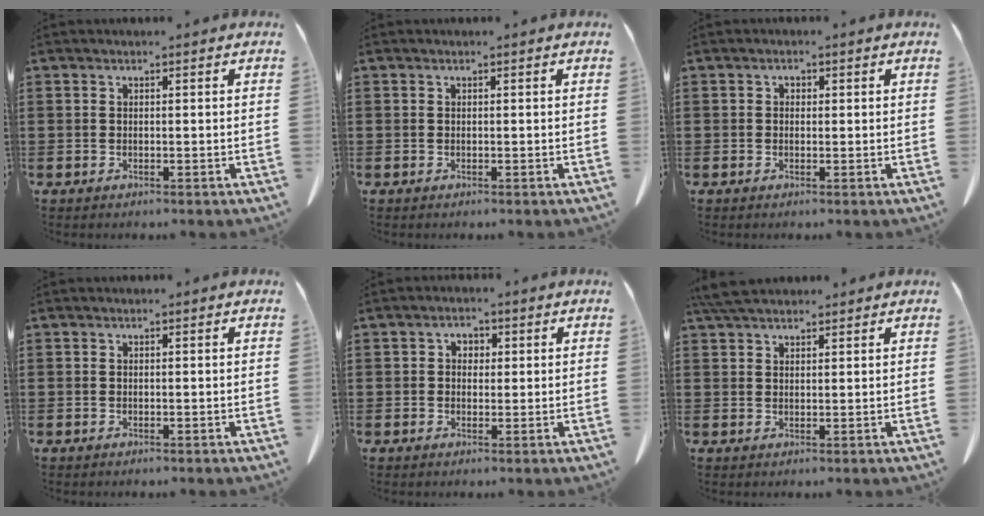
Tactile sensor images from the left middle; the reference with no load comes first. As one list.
[{"total": 0.0}, {"total": 0.7, "force": [0.0, 0.7, 0.3], "torque": [-0.009, 0.005, 0.000]}, {"total": 0.0}, {"total": 1.7, "force": [0.2, 1.5, 0.7], "torque": [-0.020, 0.010, 0.000]}, {"total": 4.3, "force": [3.6, 1.1, 1.9], "torque": [-0.047, -0.001, 0.070]}]